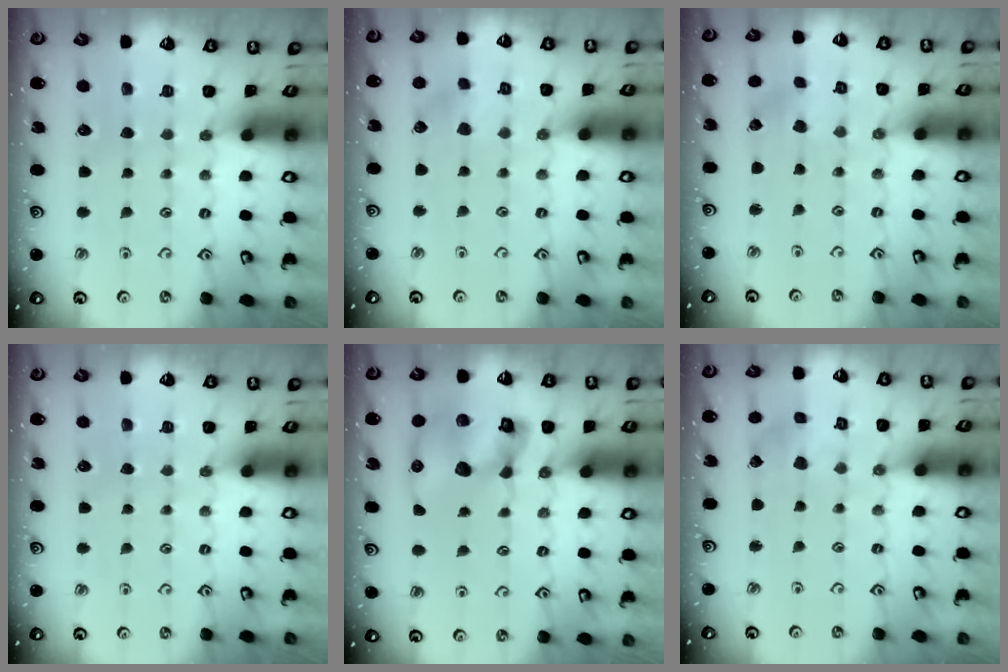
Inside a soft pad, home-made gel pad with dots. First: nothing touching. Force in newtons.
{"total": 3.1, "press": 3.1, "slide": 0.4}
{"total": 0.0}
{"total": 0.0}
{"total": 13.8, "press": 13.6, "slide": 2.1}
{"total": 1.7, "press": 1.7, "slide": 0.2}